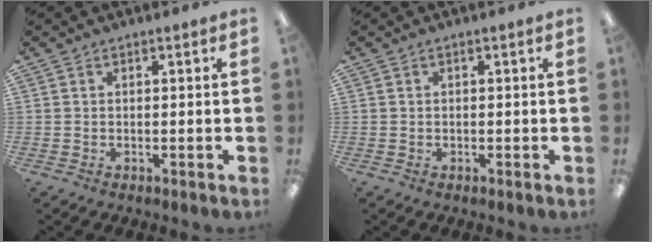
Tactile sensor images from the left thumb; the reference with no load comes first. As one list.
[{"total": 0.0}]